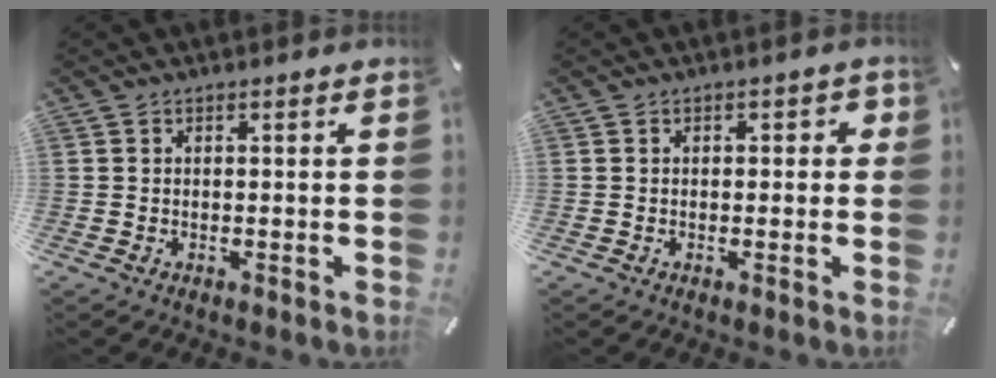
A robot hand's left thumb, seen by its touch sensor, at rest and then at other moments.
{"total": 1.7, "force": [0.0, 1.2, 1.2], "torque": [-0.016, 0.004, -0.004]}